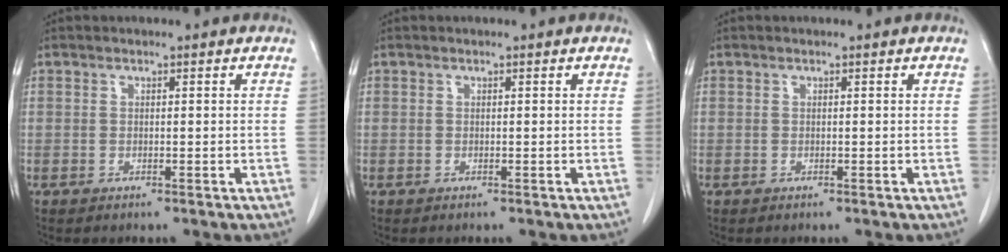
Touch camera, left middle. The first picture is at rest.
{"total": 0.0}
{"total": 0.0}